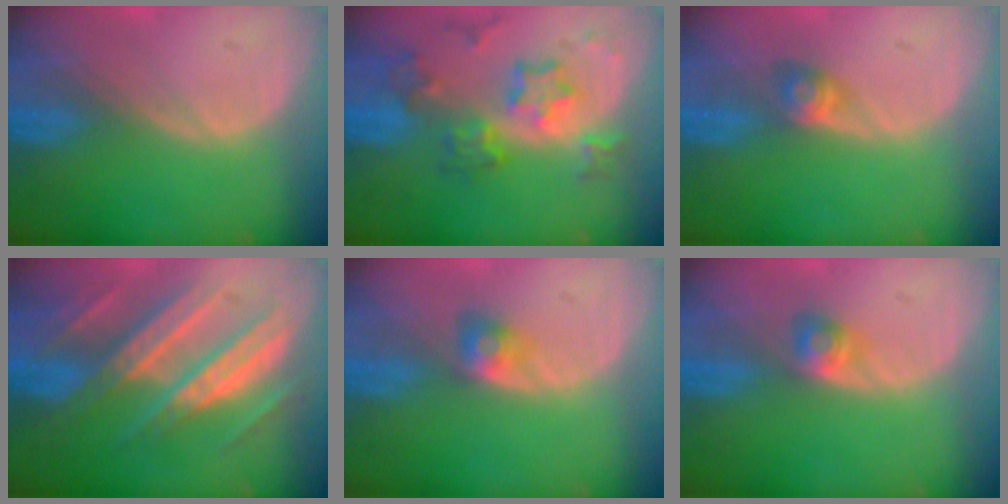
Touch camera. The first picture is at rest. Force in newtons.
{"total": 8.6, "press": 7.6, "slide": 4.1}
{"total": 2.8, "press": 2.5, "slide": 1.2}
{"total": 11.1, "press": 11.0, "slide": 1.0}
{"total": 2.8, "press": 2.6, "slide": 1.2}
{"total": 2.6, "press": 2.4, "slide": 1.0}